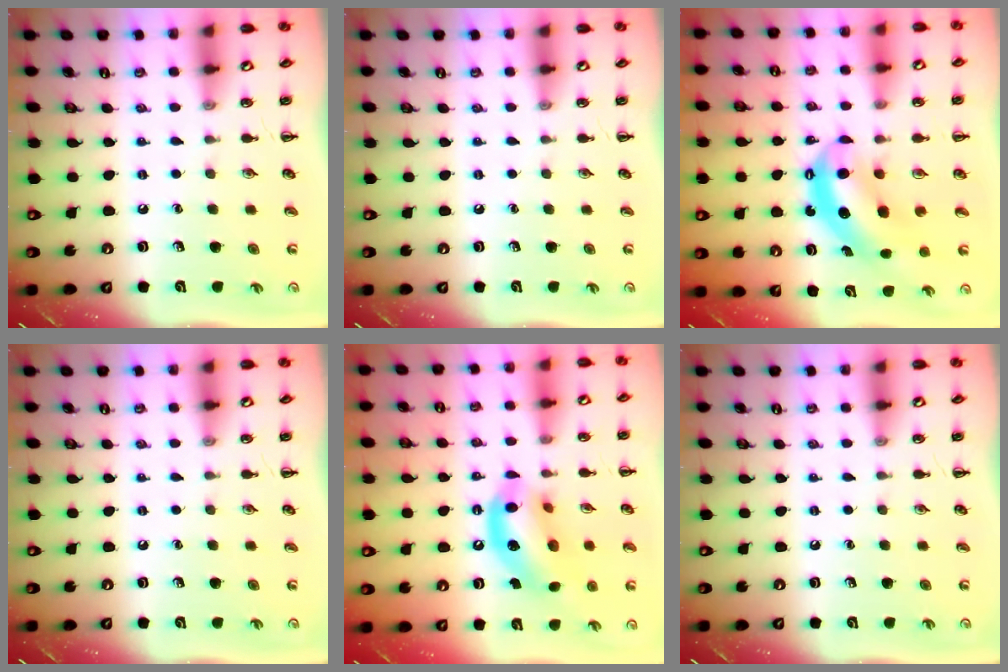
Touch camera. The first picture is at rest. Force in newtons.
{"total": 0.0}
{"total": 7.4, "press": 7.2, "slide": 1.8}
{"total": 0.0}
{"total": 14.6, "press": 14.1, "slide": 3.9}
{"total": 0.0}